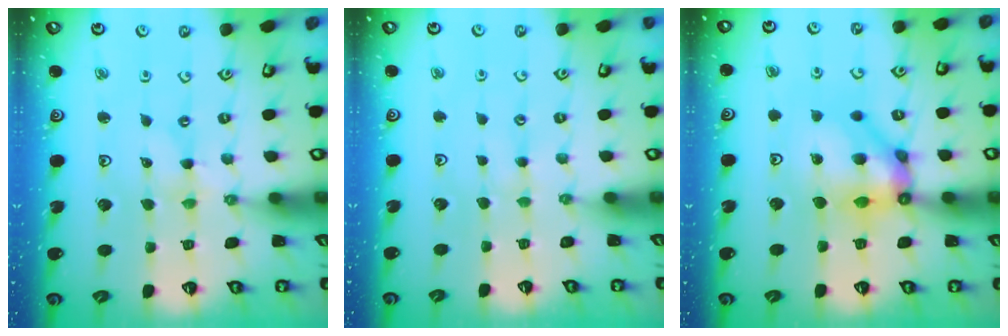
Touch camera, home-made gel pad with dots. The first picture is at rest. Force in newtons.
{"total": 2.0, "press": 2.0, "slide": 0.3}
{"total": 12.2, "press": 12.1, "slide": 1.5}